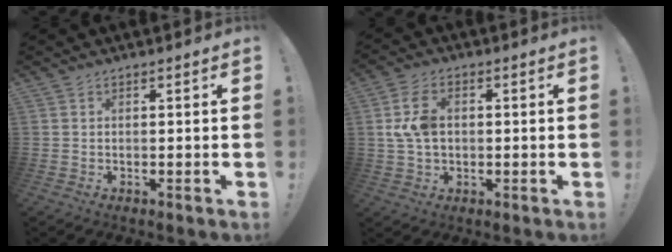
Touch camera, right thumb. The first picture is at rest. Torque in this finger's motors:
{"motor_torque": [0.50, -0.14, 0.79, -0.14, 0.10]}